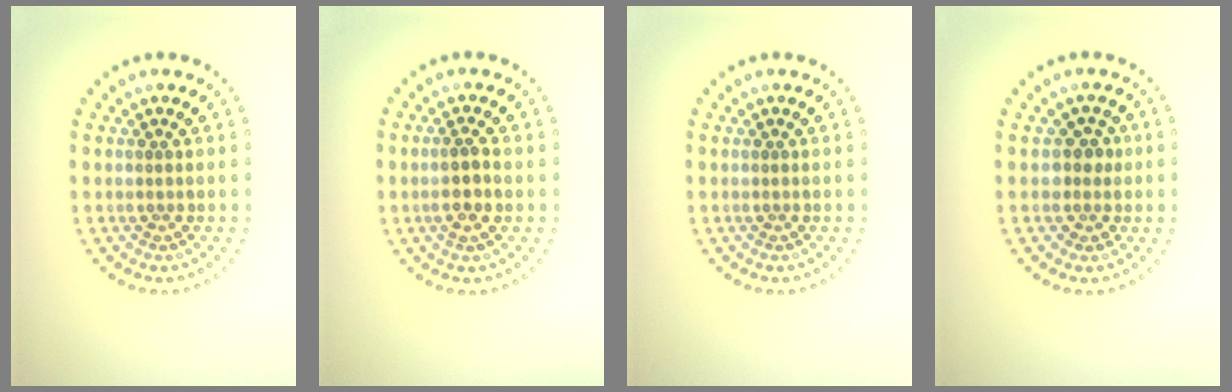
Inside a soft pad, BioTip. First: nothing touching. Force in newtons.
{"total": 2.3, "press": 2.2, "slide": 0.7}
{"total": 0.0}
{"total": 1.9, "press": 1.6, "slide": 1.0}